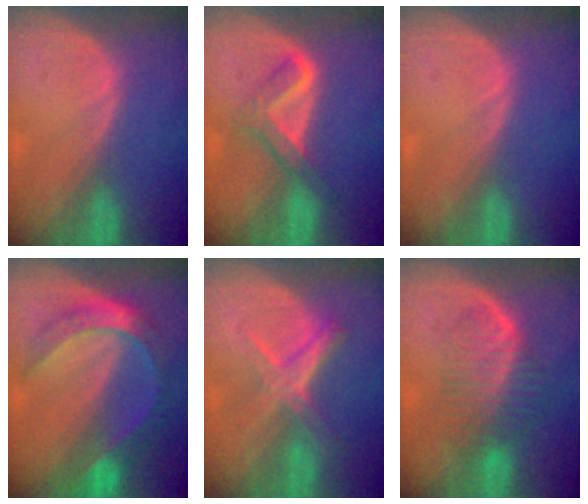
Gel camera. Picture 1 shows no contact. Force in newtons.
{"total": 5.2, "press": 5.1, "slide": 0.6}
{"total": 0.0}
{"total": 8.4, "press": 8.3, "slide": 0.9}
{"total": 5.8, "press": 5.4, "slide": 2.1}
{"total": 6.8, "press": 6.5, "slide": 1.8}